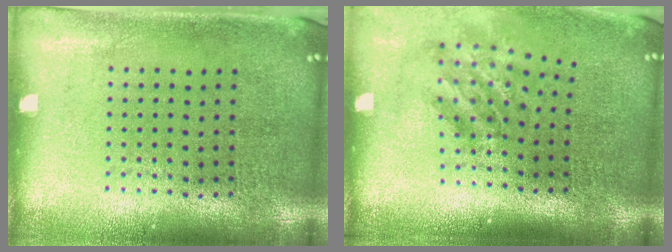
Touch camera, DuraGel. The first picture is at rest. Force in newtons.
{"total": 1.9, "press": 1.2, "slide": 1.4}